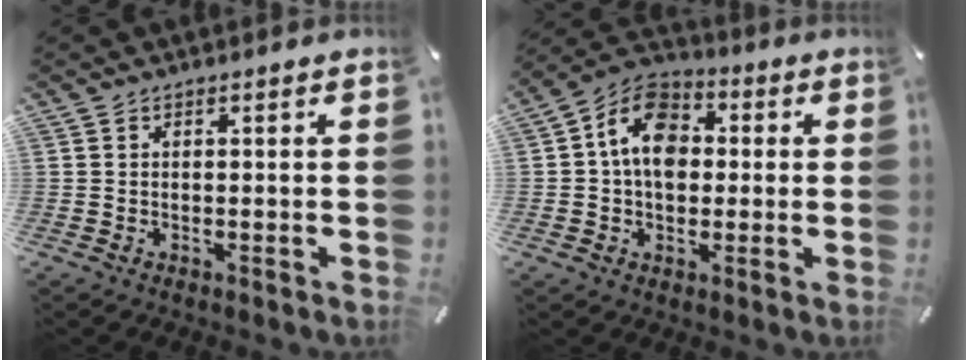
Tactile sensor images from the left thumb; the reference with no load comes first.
{"total": 11.4, "force": [0.5, 8.8, 7.2], "torque": [-0.120, 0.011, 0.006]}